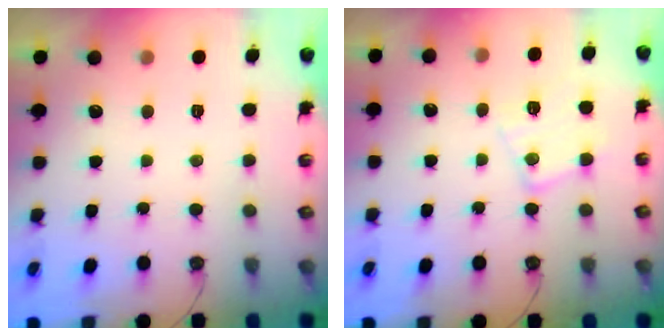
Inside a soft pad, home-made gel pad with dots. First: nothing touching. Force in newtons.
{"total": 12.7, "press": 12.6, "slide": 0.8}